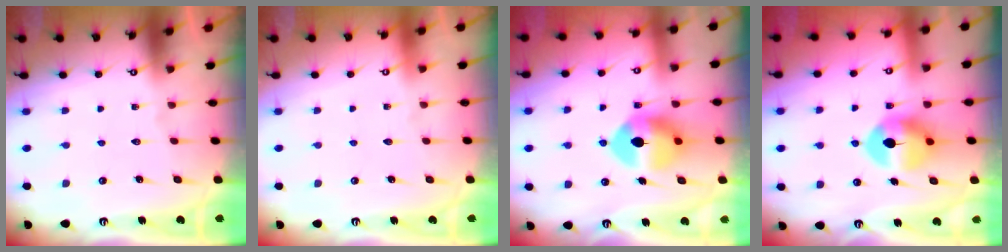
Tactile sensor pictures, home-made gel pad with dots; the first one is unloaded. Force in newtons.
{"total": 0.0}
{"total": 10.7, "press": 10.5, "slide": 1.7}
{"total": 8.2, "press": 8.1, "slide": 1.3}